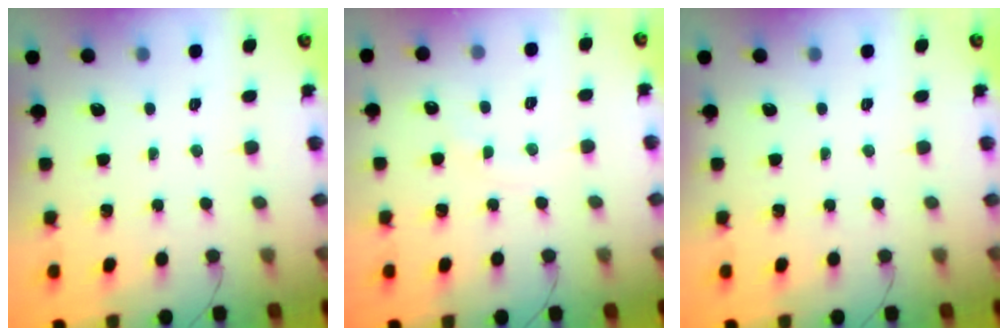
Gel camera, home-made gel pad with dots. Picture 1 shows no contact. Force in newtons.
{"total": 5.5, "press": 5.2, "slide": 1.8}
{"total": 0.0}